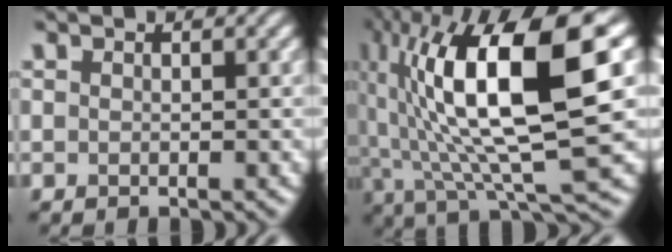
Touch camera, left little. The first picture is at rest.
{"total": 15.8, "force": [3.7, 4.7, 14.6], "torque": [-0.269, 0.008, 0.067]}